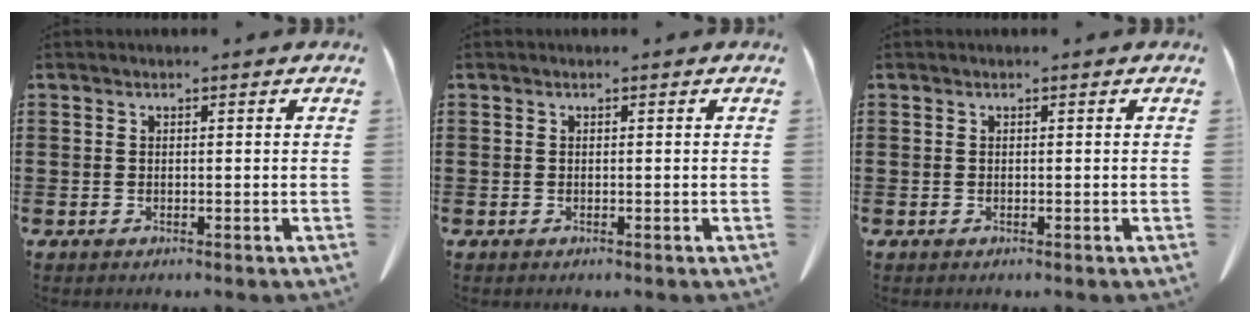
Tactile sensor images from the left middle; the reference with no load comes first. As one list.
[{"total": 0.0}, {"total": 0.0}]